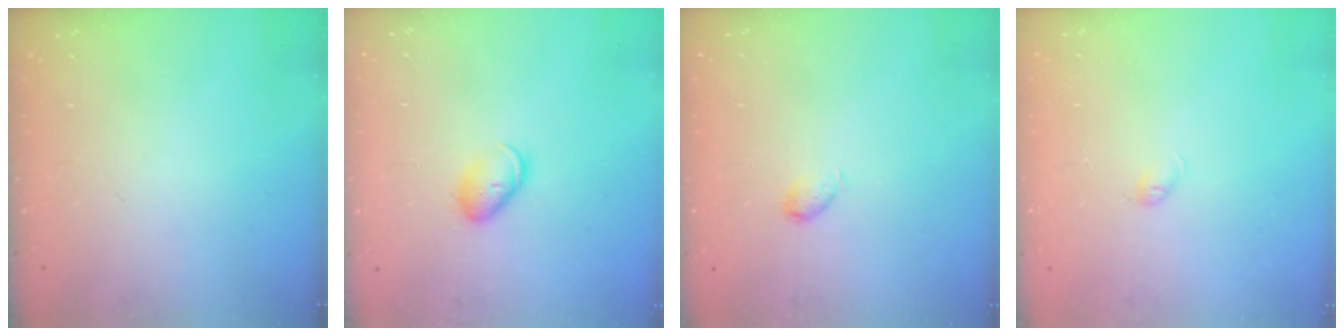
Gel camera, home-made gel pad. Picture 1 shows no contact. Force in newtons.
{"total": 6.7, "press": 6.6, "slide": 0.7}
{"total": 3.8, "press": 3.8, "slide": 0.7}
{"total": 3.3, "press": 3.2, "slide": 0.7}